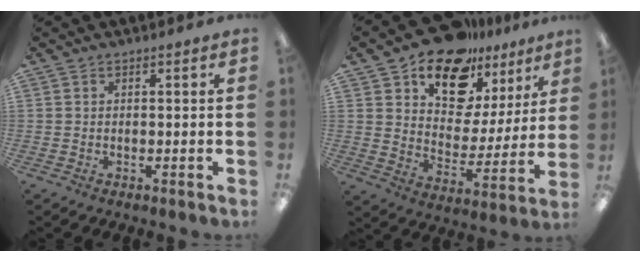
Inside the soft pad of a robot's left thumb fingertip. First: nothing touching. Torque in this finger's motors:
{"motor_torque": [0.43, 0.56, 1.40, -1.37, 0.06]}